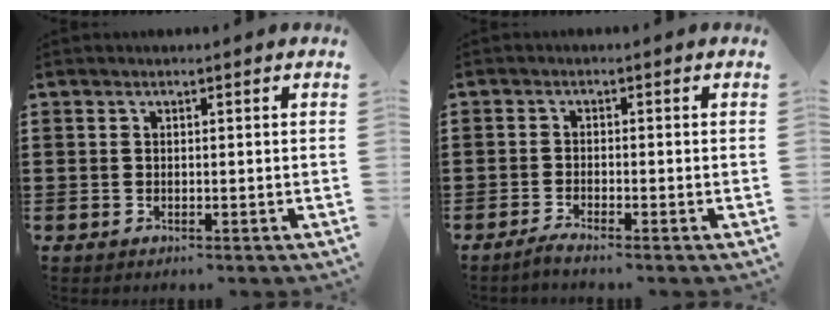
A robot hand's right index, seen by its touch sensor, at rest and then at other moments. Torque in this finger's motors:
{"motor_torque": [2.14, 0.00, 0.07, 0.01]}